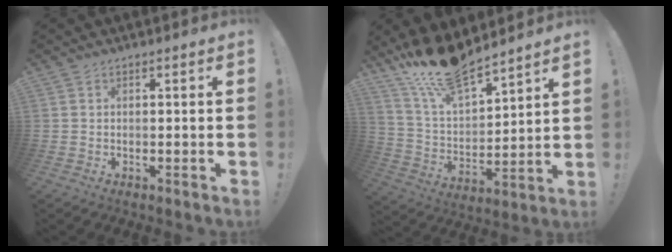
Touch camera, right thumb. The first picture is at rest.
{"total": 17.2, "force": [14.6, 4.6, 7.7], "torque": [-0.162, -0.102, 0.265]}